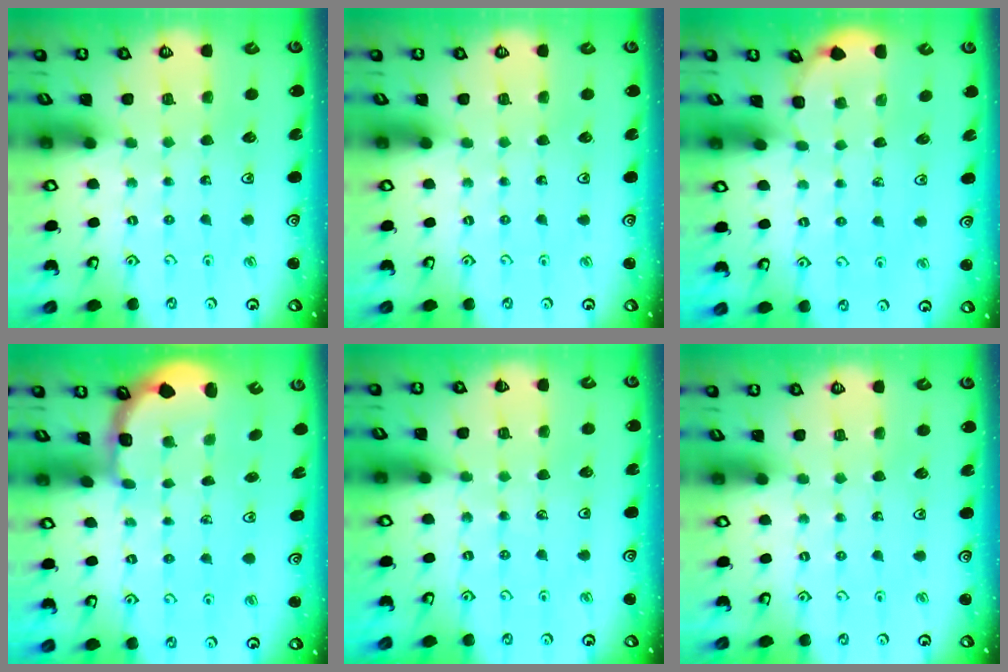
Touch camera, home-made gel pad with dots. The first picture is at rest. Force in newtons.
{"total": 0.0}
{"total": 1.8, "press": 1.7, "slide": 0.0}
{"total": 2.5, "press": 2.2, "slide": 1.2}
{"total": 3.8, "press": 3.7, "slide": 0.6}
{"total": 0.0}